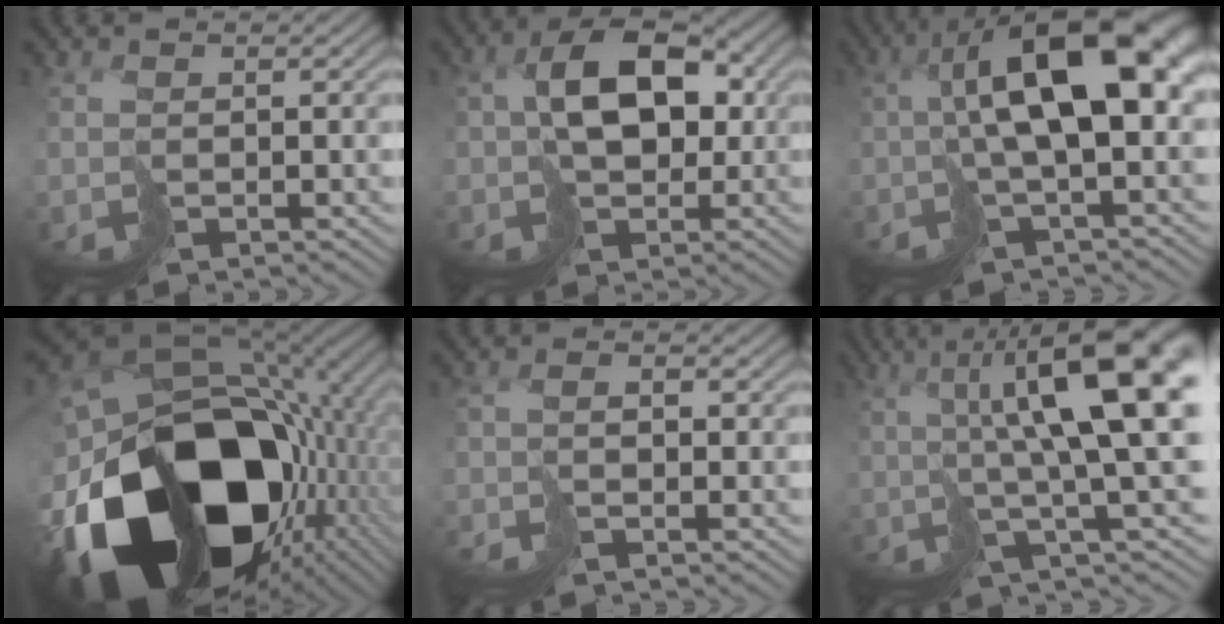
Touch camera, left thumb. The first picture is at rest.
{"total": 8.2, "force": [0.3, 5.5, 6.2], "torque": [-0.109, 0.005, 0.003]}
{"total": 12.8, "force": [0.2, 4.4, 12.0], "torque": [-0.205, 0.011, 0.006]}
{"total": 22.2, "force": [-7.8, 14.8, 14.7], "torque": [-0.332, -0.068, -0.091]}
{"total": 2.2, "force": [-1.6, 0.6, 1.4], "torque": [-0.030, -0.002, -0.038]}
{"total": 14.3, "force": [1.6, 3.5, 13.7], "torque": [-0.198, 0.003, 0.040]}